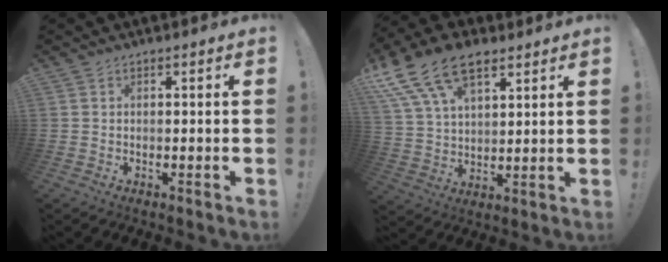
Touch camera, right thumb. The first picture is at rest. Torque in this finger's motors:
{"motor_torque": [0.43, 2.58, 0.82, 0.10, 0.15]}